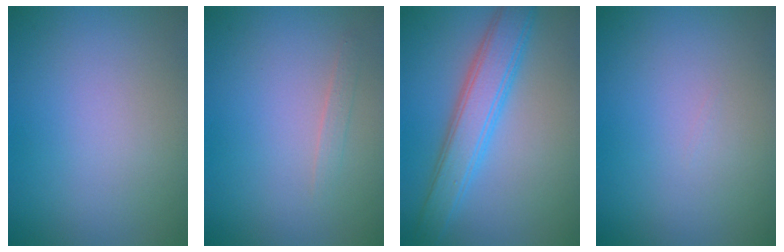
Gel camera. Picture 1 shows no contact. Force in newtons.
{"total": 0.8, "press": 0.8, "slide": 0.0}
{"total": 4.9, "press": 4.9, "slide": 0.1}
{"total": 0.0}